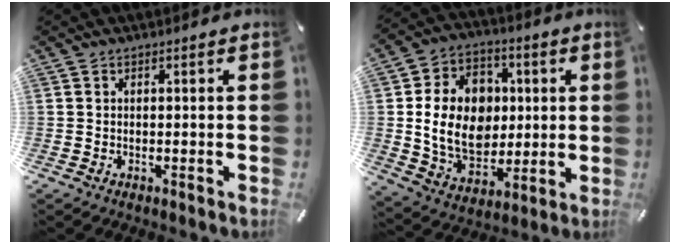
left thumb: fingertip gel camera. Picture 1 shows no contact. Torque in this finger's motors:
{"motor_torque": [2.54, 2.47, 1.12, 0.65, 0.20]}